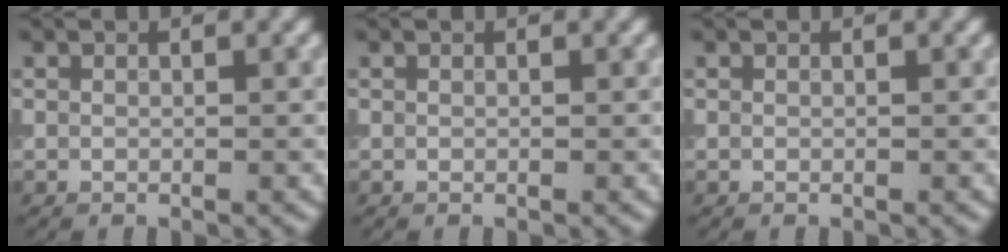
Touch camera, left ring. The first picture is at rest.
{"total": 0.0}
{"total": 0.0}